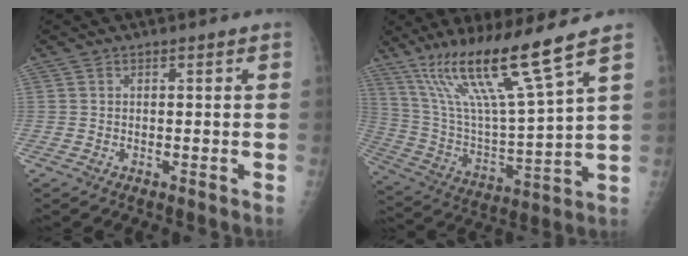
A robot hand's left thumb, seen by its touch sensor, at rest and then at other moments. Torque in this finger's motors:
{"motor_torque": [0.38, 0.01, 1.41, -1.36, 0.26]}